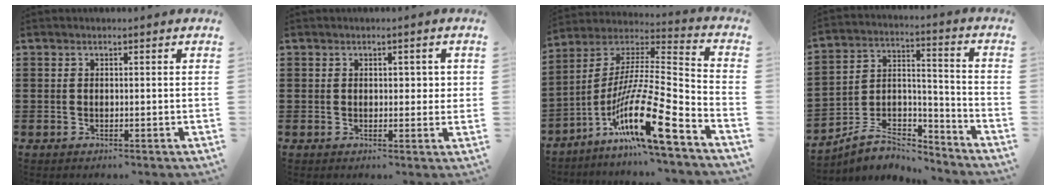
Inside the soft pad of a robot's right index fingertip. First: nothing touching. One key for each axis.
{"total": 1.8, "fx": 0.5, "fy": 1.1, "fz": 1.4, "tx": -0.011, "ty": 0.002, "tz": 0.004}
{"total": 17.0, "fx": -10.4, "fy": 2.0, "fz": 13.3, "tx": -0.256, "ty": 0.003, "tz": -0.191}
{"total": 6.6, "fx": -5.6, "fy": 3.1, "fz": 1.9, "tx": -0.041, "ty": 0.011, "tz": -0.109}